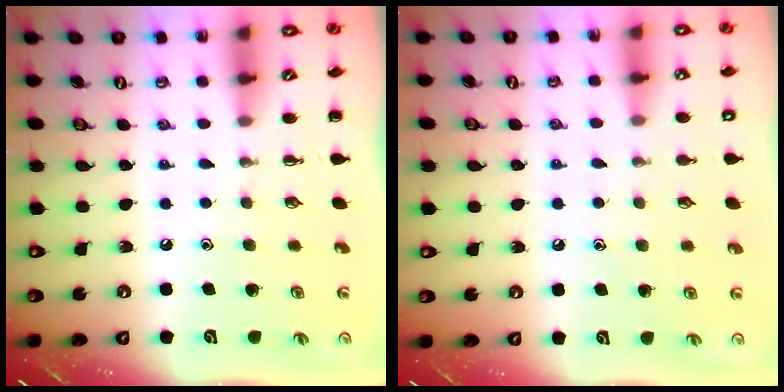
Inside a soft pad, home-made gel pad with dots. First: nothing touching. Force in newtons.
{"total": 5.1, "press": 4.9, "slide": 1.5}